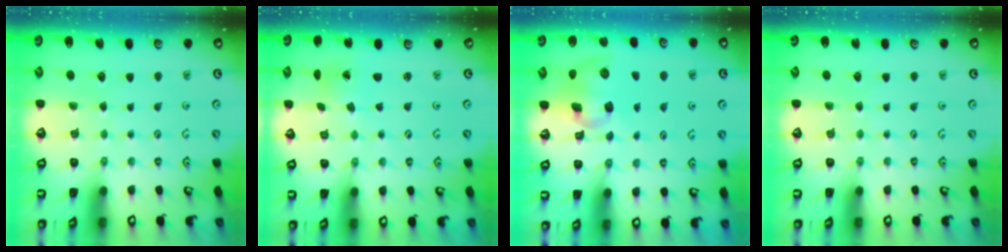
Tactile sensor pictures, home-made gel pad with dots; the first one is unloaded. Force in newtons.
{"total": 0.5, "press": 0.5, "slide": 0.1}
{"total": 11.0, "press": 10.9, "slide": 1.7}
{"total": 0.0}